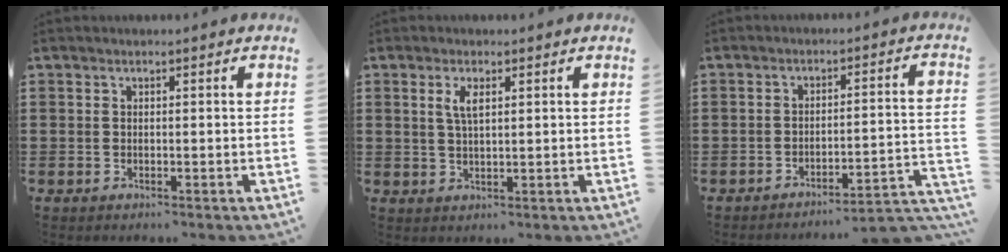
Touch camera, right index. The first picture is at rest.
{"total": 3.1, "force": [1.2, 1.0, 2.7], "torque": [-0.057, 0.006, 0.019]}
{"total": 3.7, "force": [-3.4, -0.4, 1.4], "torque": [-0.030, -0.018, -0.074]}